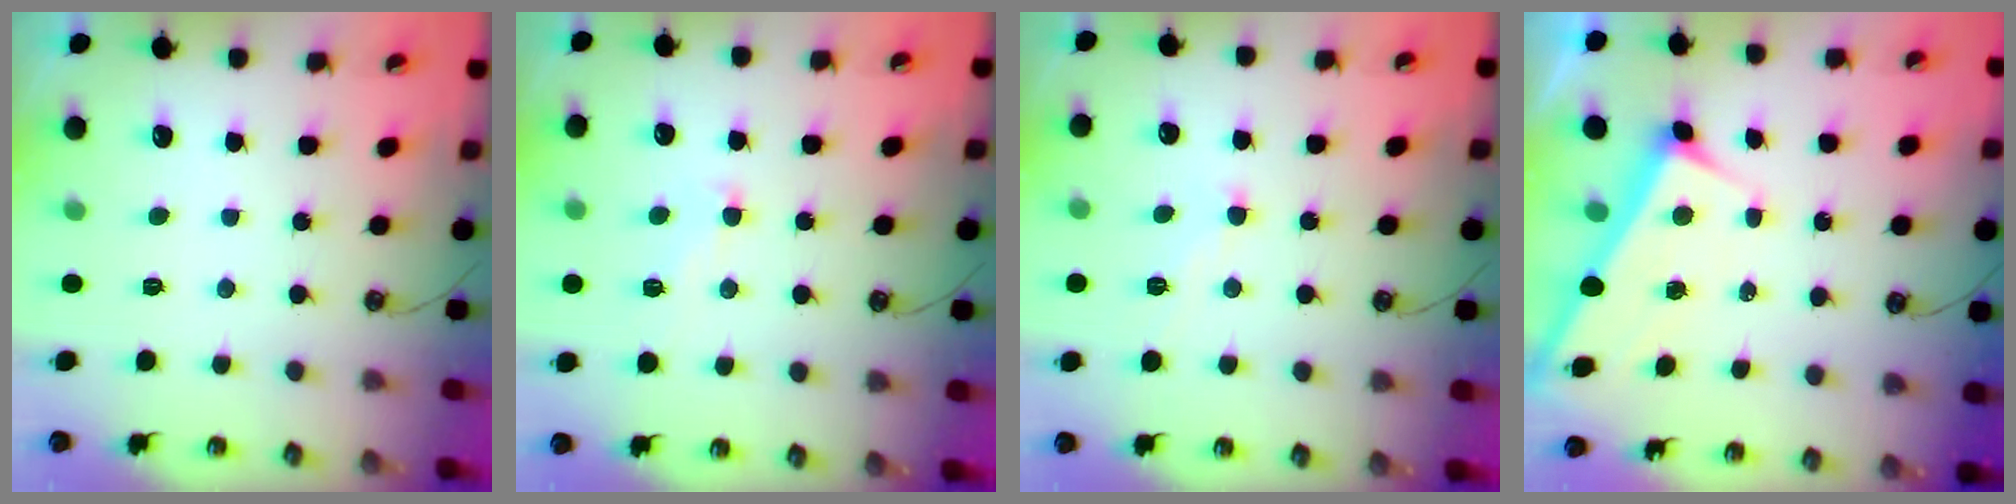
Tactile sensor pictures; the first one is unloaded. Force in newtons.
{"total": 1.8, "press": 1.4, "slide": 1.1}
{"total": 1.1, "press": 1.1, "slide": 0.3}
{"total": 4.4, "press": 4.4, "slide": 0.3}